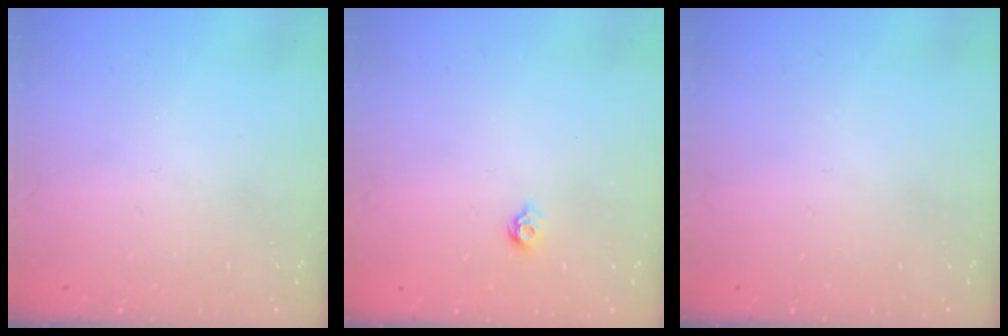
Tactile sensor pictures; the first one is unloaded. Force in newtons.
{"total": 4.4, "press": 4.3, "slide": 0.9}
{"total": 0.0}